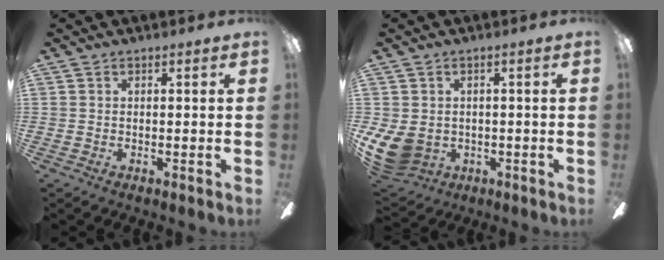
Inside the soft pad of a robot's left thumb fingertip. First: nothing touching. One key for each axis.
{"total": 8.5, "fx": -1.2, "fy": 7.1, "fz": 4.5, "tx": -0.109, "ty": 0.003, "tz": -0.018}